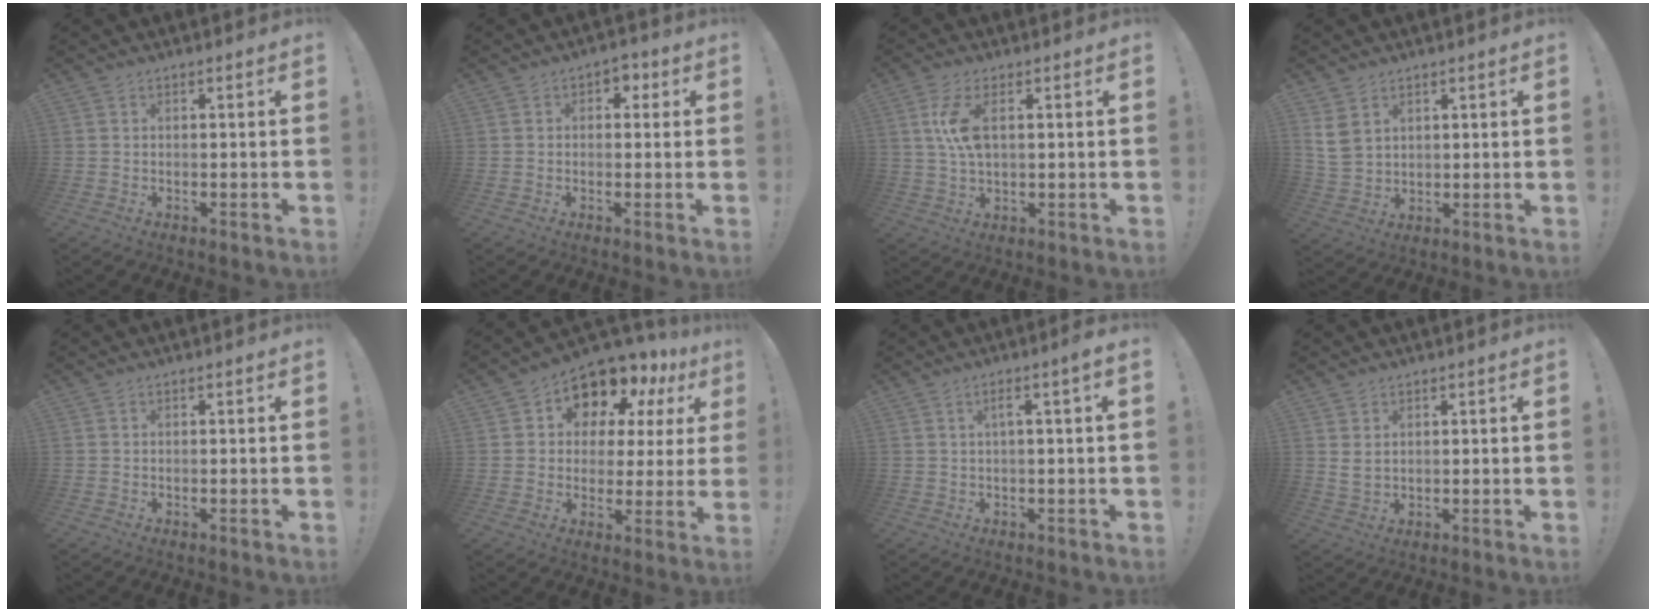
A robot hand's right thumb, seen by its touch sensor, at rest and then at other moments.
{"total": 3.1, "force": [0.3, 2.6, 1.8], "torque": [-0.013, 0.002, 0.000]}
{"total": 8.2, "force": [1.7, 3.5, 7.2], "torque": [-0.148, -0.007, 0.025]}
{"total": 6.6, "force": [3.5, 4.6, 3.3], "torque": [-0.059, -0.011, 0.069]}
{"total": 0.0}
{"total": 10.7, "force": [7.6, 6.2, 4.2], "torque": [-0.061, -0.070, 0.134]}
{"total": 3.9, "force": [0.5, 0.0, 3.9], "torque": [-0.064, 0.000, 0.002]}
{"total": 3.3, "force": [1.7, 2.0, 2.1], "torque": [-0.039, -0.007, 0.030]}